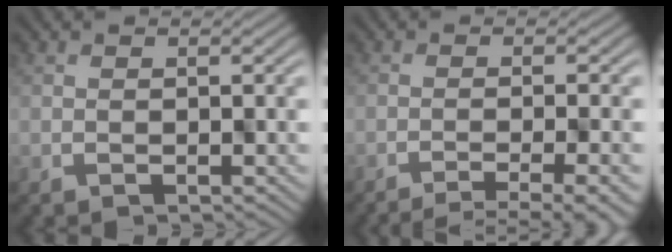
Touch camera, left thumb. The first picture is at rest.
{"total": 6.0, "force": [-4.3, 0.7, 4.2], "torque": [-0.063, 0.004, -0.056]}